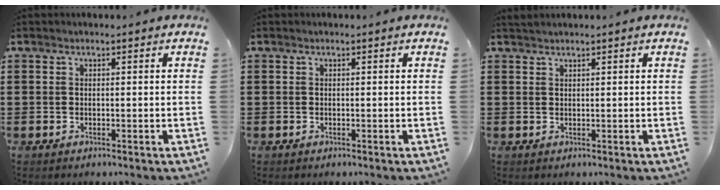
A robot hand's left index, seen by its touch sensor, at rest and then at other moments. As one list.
[{"total": 0.0}, {"total": 0.9, "force": [0.8, 0.1, 0.4], "torque": [-0.009, 0.001, 0.016]}]